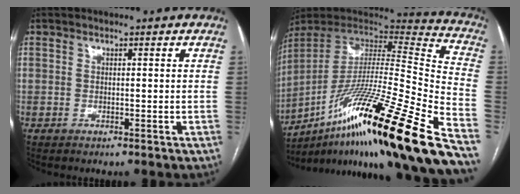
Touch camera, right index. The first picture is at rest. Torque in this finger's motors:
{"motor_torque": [0.99, -1.15, 0.69, 0.21]}